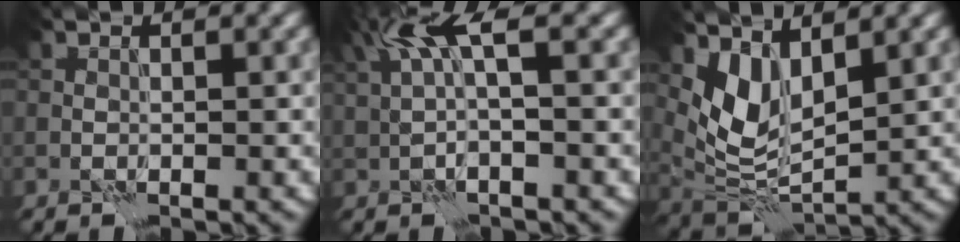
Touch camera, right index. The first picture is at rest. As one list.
[{"total": 4.5, "force": [1.5, 1.1, 4.1], "torque": [-0.080, 0.008, 0.025]}, {"total": 5.2, "force": [2.4, 2.6, 3.7], "torque": [-0.081, -0.015, 0.052]}]